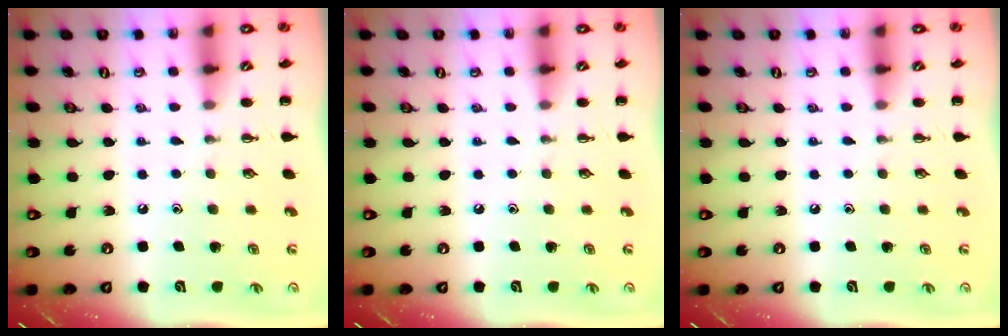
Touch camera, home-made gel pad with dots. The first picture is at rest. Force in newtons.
{"total": 0.0}
{"total": 0.0}